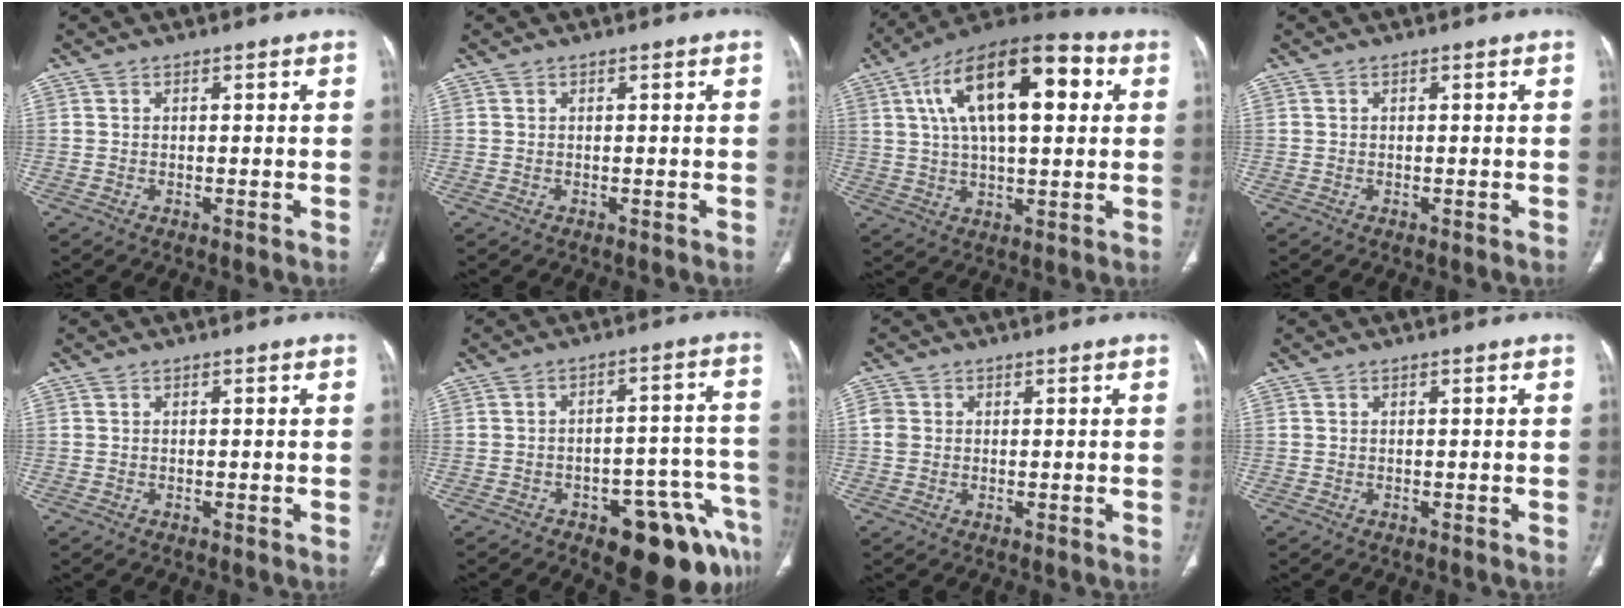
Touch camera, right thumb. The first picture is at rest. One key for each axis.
{"total": 0.0}
{"total": 21.2, "fx": 6.1, "fy": 9.5, "fz": 18.0, "tx": -0.284, "ty": 0.018, "tz": 0.089}
{"total": 0.0}
{"total": 0.0}
{"total": 16.0, "fx": -9.4, "fy": 6.6, "fz": 11.1, "tx": -0.079, "ty": 0.076, "tz": -0.118}
{"total": 2.5, "fx": 0.2, "fy": 2.3, "fz": 1.0, "tx": -0.014, "ty": 0.005, "tz": 0.004}
{"total": 0.0}